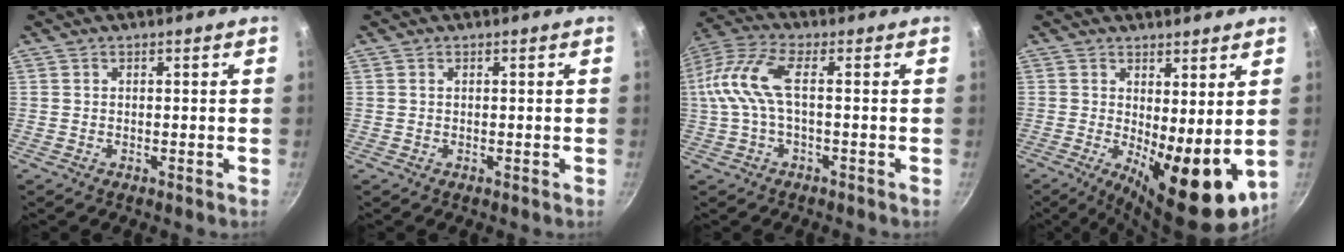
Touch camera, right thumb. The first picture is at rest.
{"total": 0.0}
{"total": 9.9, "force": [0.4, 3.7, 9.1], "torque": [-0.229, 0.032, 0.006]}
{"total": 15.0, "force": [-1.1, 5.8, 13.8], "torque": [-0.203, -0.031, 0.005]}